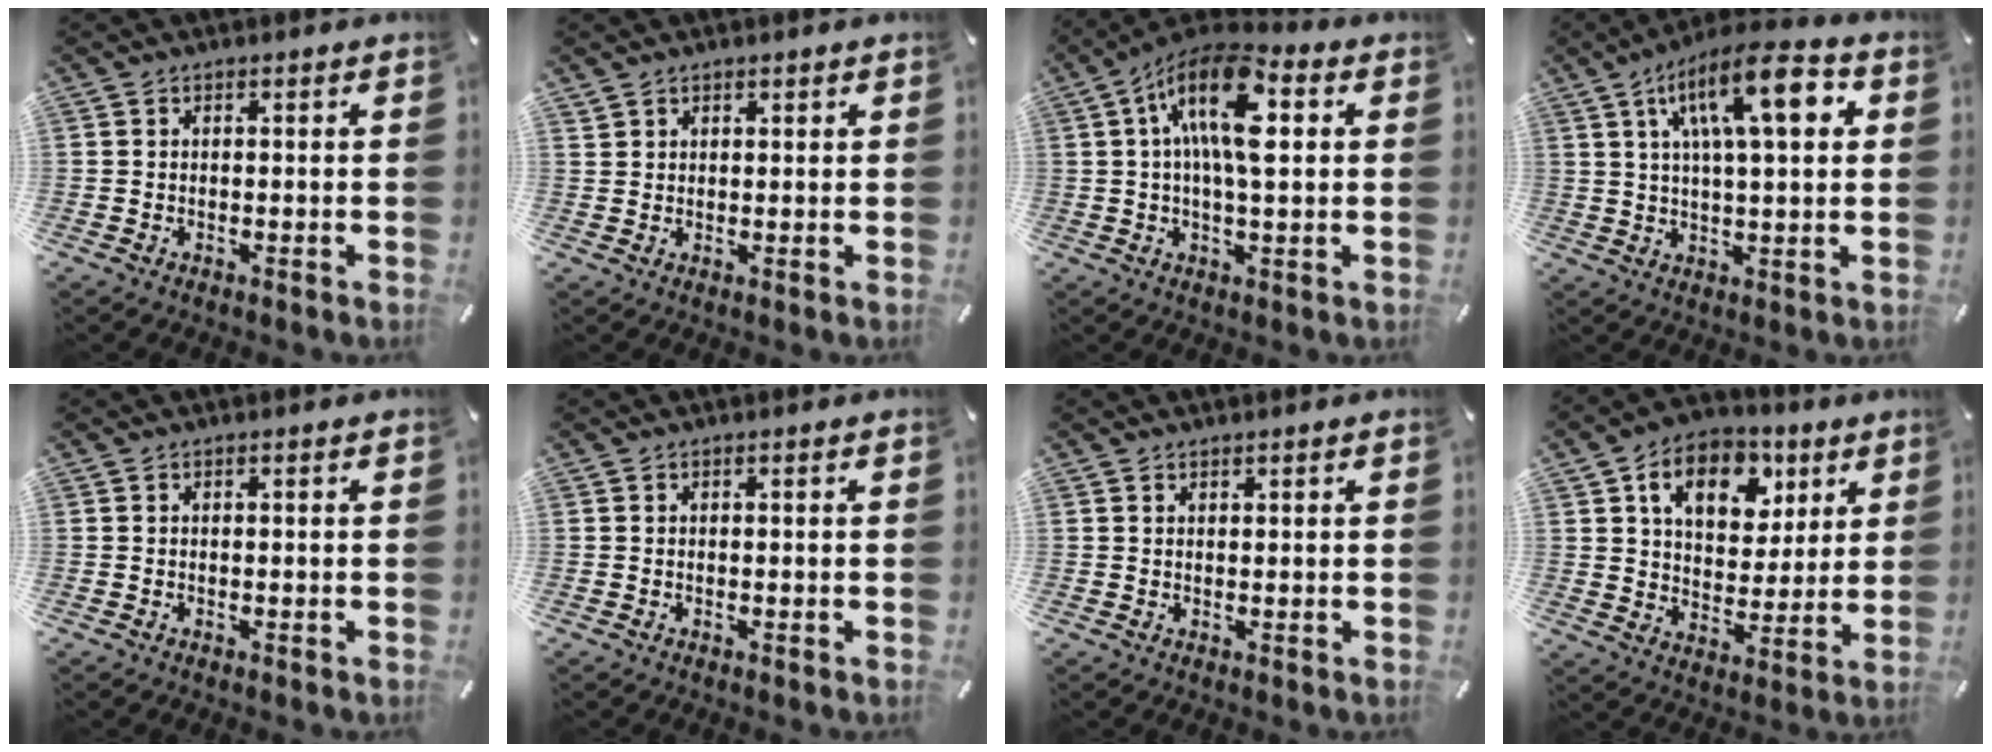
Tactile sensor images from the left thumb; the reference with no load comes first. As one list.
[{"total": 1.8, "force": [1.3, 1.2, 0.1], "torque": [-0.003, -0.002, 0.027]}, {"total": 15.4, "force": [3.7, 6.4, 13.5], "torque": [-0.252, -0.010, 0.058]}, {"total": 16.7, "force": [6.1, 5.7, 14.4], "torque": [-0.234, -0.004, 0.095]}, {"total": 0.0}, {"total": 0.0}, {"total": 0.6, "force": [0.5, 0.2, 0.1], "torque": [-0.002, -0.001, 0.011]}, {"total": 13.4, "force": [6.4, 9.5, 7.0], "torque": [-0.104, -0.024, 0.112]}]